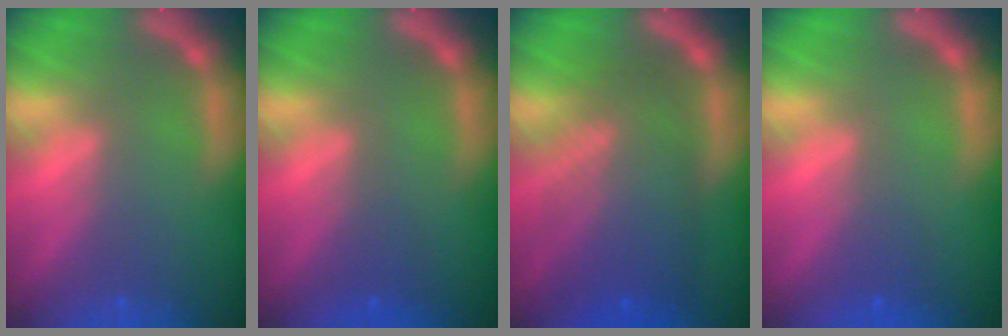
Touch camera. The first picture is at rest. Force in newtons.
{"total": 1.5}
{"total": 8.5}
{"total": 1.5}